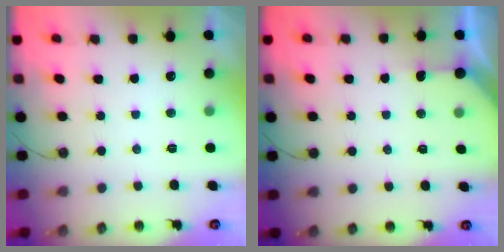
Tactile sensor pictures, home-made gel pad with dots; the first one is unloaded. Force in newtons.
{"total": 2.7, "press": 2.7, "slide": 0.2}